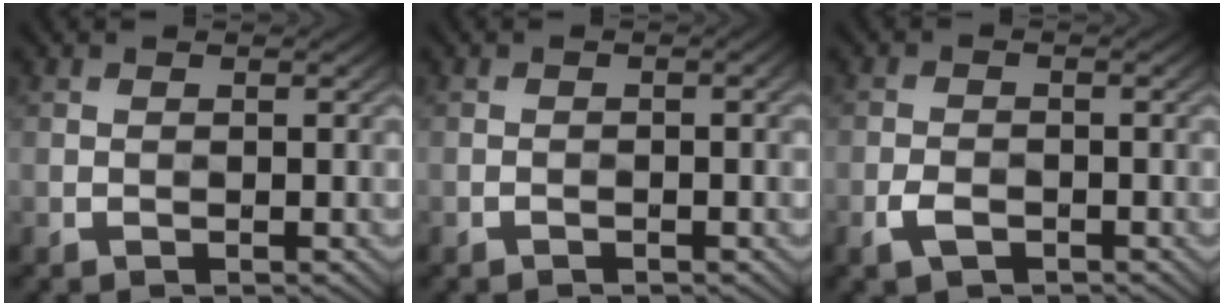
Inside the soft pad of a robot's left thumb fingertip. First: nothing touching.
{"total": 1.1, "force": [-0.6, 0.2, 0.9], "torque": [-0.006, 0.009, -0.009]}
{"total": 2.8, "force": [-0.7, 1.7, 2.1], "torque": [-0.039, -0.002, -0.016]}